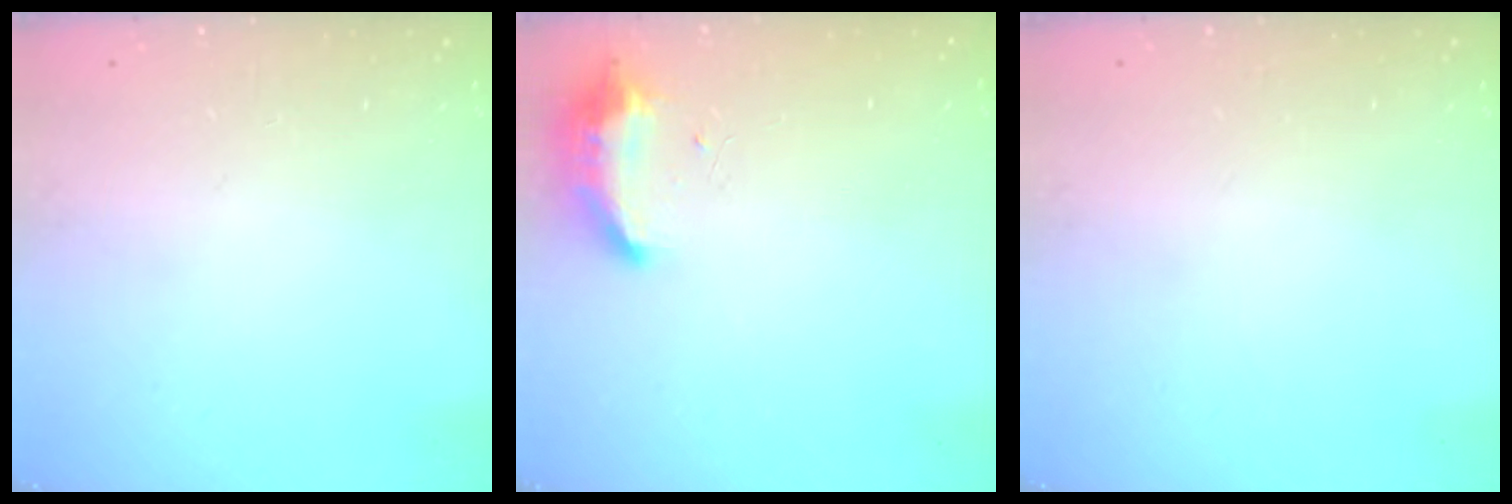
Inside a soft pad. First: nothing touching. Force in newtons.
{"total": 8.3, "press": 8.2, "slide": 0.7}
{"total": 0.0}